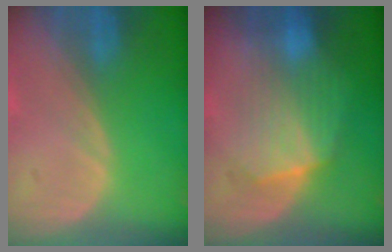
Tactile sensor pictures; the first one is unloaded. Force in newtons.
{"total": 6.9, "press": 6.9, "slide": 1.1}